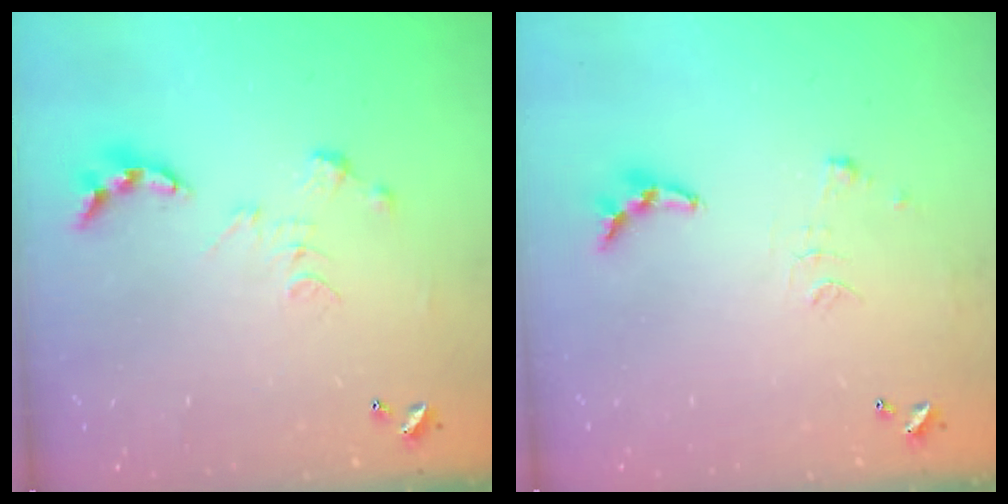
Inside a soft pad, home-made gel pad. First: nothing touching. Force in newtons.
{"total": 6.3, "press": 6.3, "slide": 0.6}